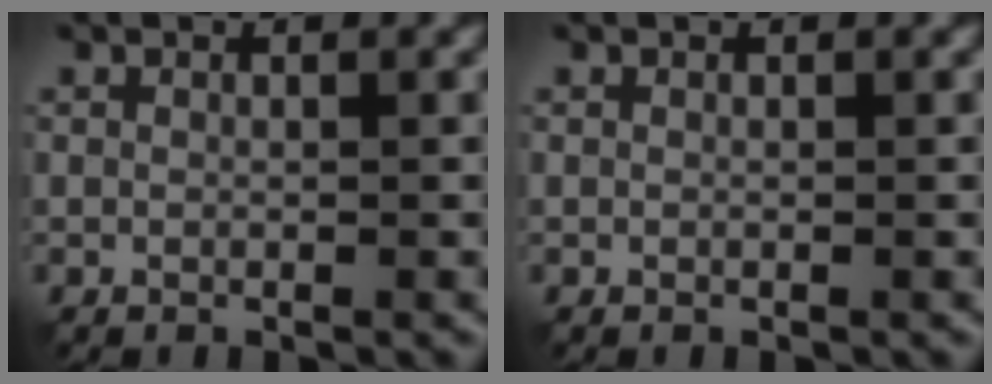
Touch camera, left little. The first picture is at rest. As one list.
[{"total": 0.0}]